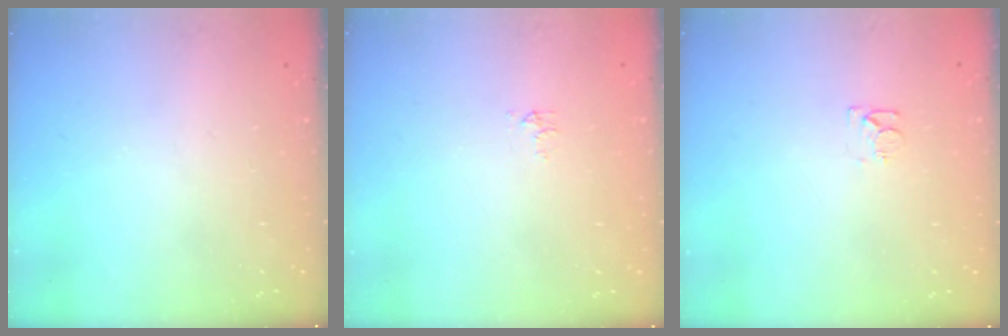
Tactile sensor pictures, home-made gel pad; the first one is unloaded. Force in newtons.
{"total": 3.3, "press": 3.2, "slide": 0.7}
{"total": 5.0, "press": 5.0, "slide": 0.5}